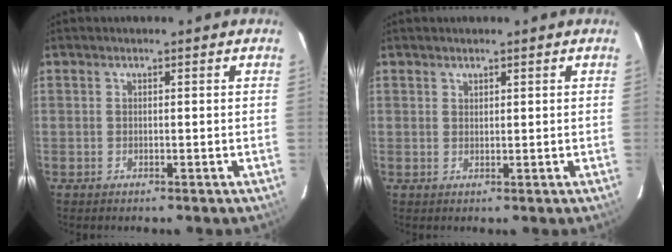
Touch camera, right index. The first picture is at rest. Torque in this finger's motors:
{"motor_torque": [-0.37, 0.13, -0.02, 0.00]}